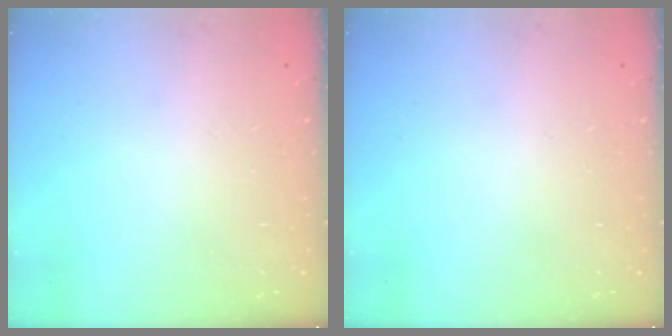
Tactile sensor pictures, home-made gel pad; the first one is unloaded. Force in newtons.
{"total": 0.0}